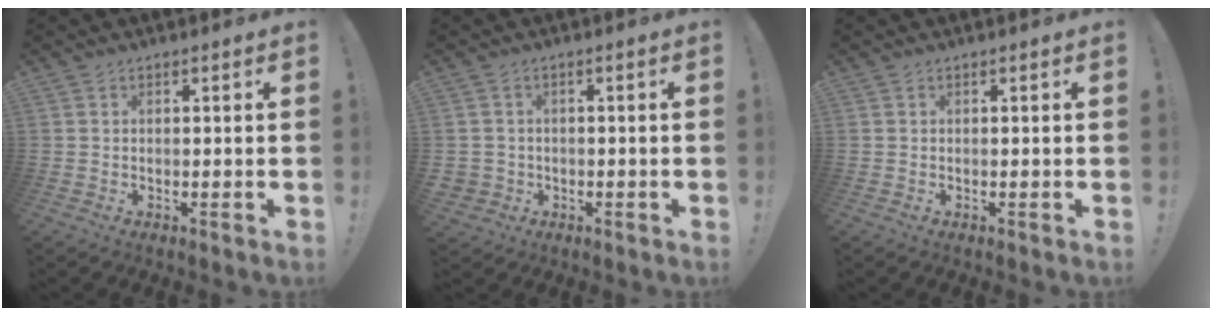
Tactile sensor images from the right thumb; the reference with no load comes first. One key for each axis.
{"total": 2.6, "fx": -0.3, "fy": 2.5, "fz": 0.7, "tx": -0.011, "ty": 0.003, "tz": -0.004}
{"total": 0.0}